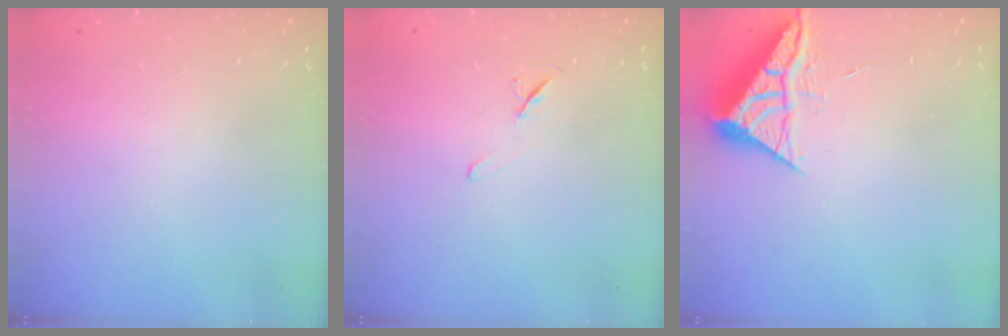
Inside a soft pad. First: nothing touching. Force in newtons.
{"total": 5.7, "press": 5.2, "slide": 2.4}
{"total": 6.0, "press": 5.9, "slide": 0.4}